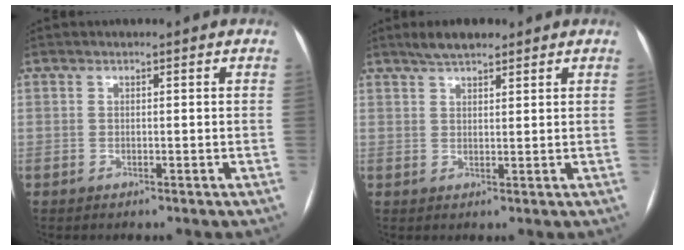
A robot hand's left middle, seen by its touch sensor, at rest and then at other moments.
{"total": 4.4, "force": [3.5, 1.3, 2.3], "torque": [-0.050, 0.013, 0.061]}